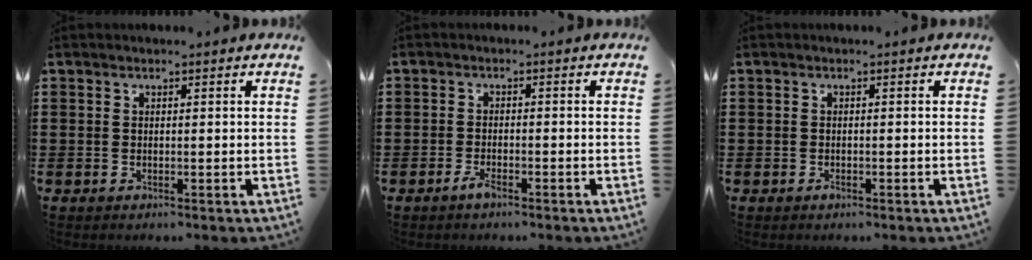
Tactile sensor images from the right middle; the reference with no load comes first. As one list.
[{"total": 2.0, "force": [-1.6, 0.8, 1.0], "torque": [-0.033, -0.004, -0.035]}, {"total": 0.6, "force": [-0.4, 0.3, 0.2], "torque": [-0.004, 0.000, -0.010]}]